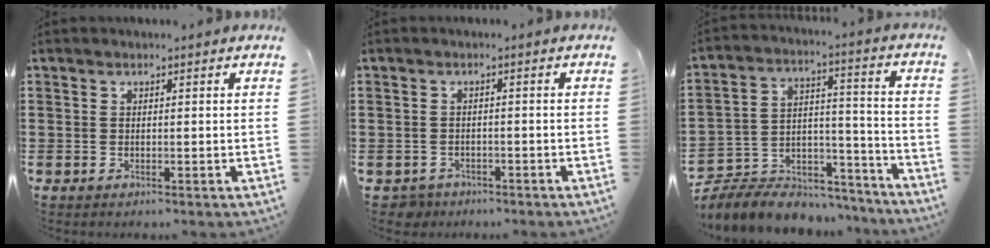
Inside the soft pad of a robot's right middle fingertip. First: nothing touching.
{"total": 1.5, "force": [-1.3, 0.6, -0.1], "torque": [-0.004, 0.001, -0.031]}
{"total": 6.9, "force": [-6.4, 2.4, 0.6], "torque": [-0.017, 0.008, -0.128]}